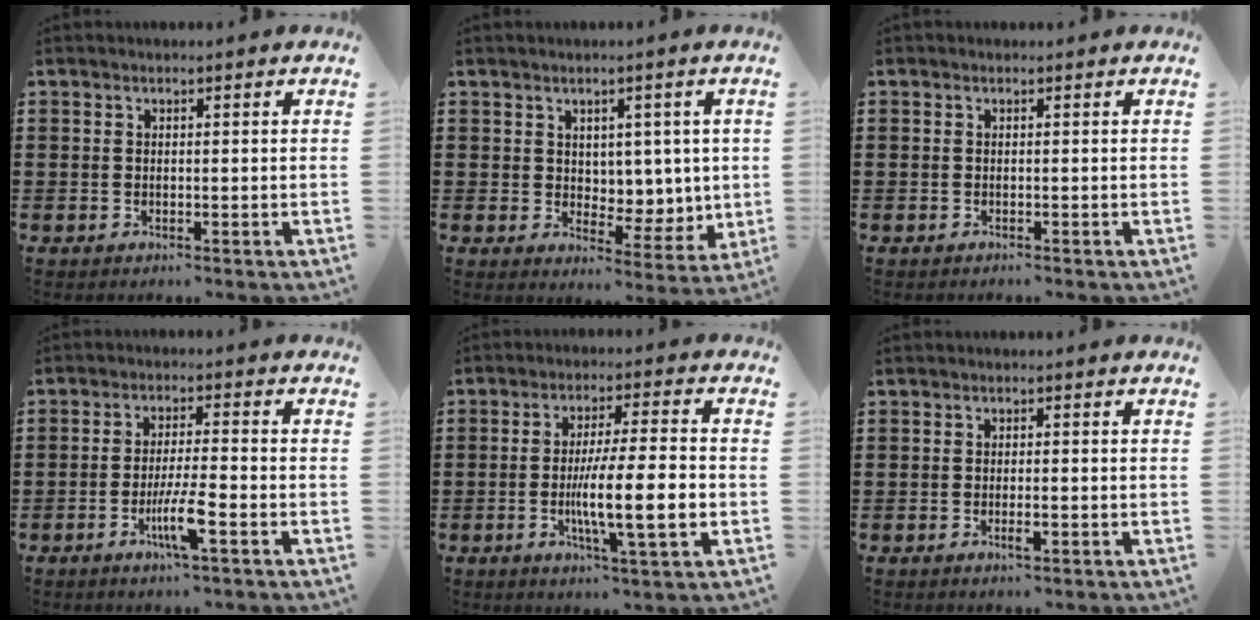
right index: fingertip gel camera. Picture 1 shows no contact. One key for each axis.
{"total": 5.0, "fx": 3.0, "fy": 3.8, "fz": 1.0, "tx": -0.019, "ty": -0.013, "tz": 0.053}
{"total": 0.0}
{"total": 6.1, "fx": -2.6, "fy": 0.5, "fz": 5.5, "tx": -0.110, "ty": -0.015, "tz": -0.049}
{"total": 10.9, "fx": -2.4, "fy": 1.6, "fz": 10.5, "tx": -0.178, "ty": -0.011, "tz": -0.043}
{"total": 1.8, "fx": -0.8, "fy": 0.4, "fz": 1.6, "tx": -0.028, "ty": -0.001, "tz": -0.014}